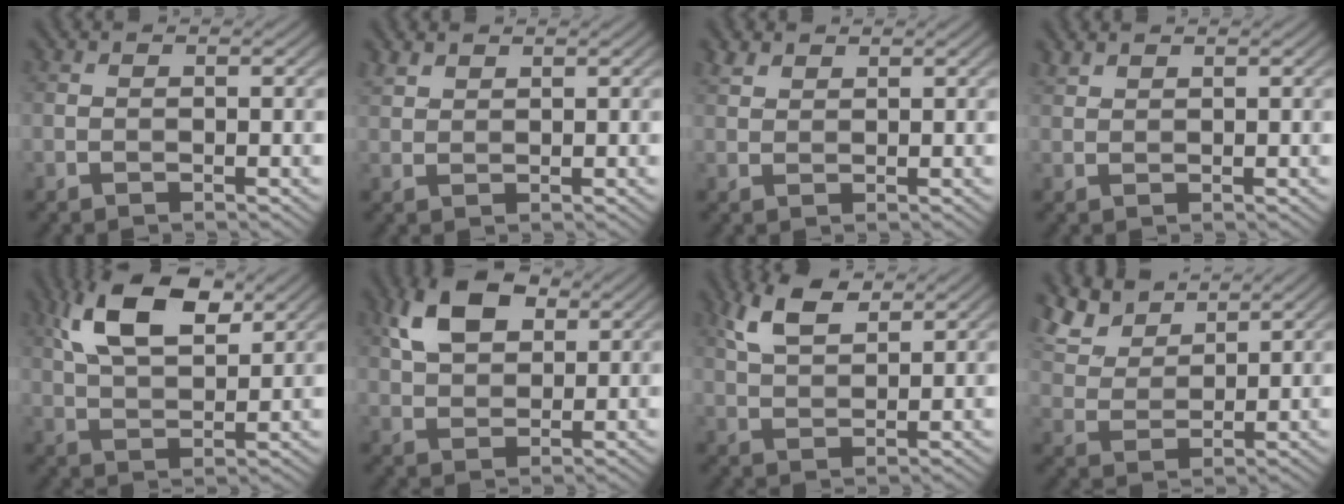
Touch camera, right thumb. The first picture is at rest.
{"total": 2.0, "force": [1.7, 0.9, 0.7], "torque": [-0.019, 0.004, 0.040]}
{"total": 2.1, "force": [1.7, 1.0, 0.7], "torque": [-0.021, 0.006, 0.038]}
{"total": 1.5, "force": [1.3, 0.4, 0.4], "torque": [-0.015, 0.004, 0.033]}
{"total": 11.1, "force": [5.4, 5.1, 8.3], "torque": [-0.176, 0.014, 0.101]}
{"total": 8.4, "force": [3.6, 5.0, 5.7], "torque": [-0.126, 0.013, 0.063]}
{"total": 6.2, "force": [3.7, 2.6, 4.3], "torque": [-0.101, 0.008, 0.076]}
{"total": 7.8, "force": [6.1, 3.1, 3.7], "torque": [-0.099, 0.015, 0.117]}